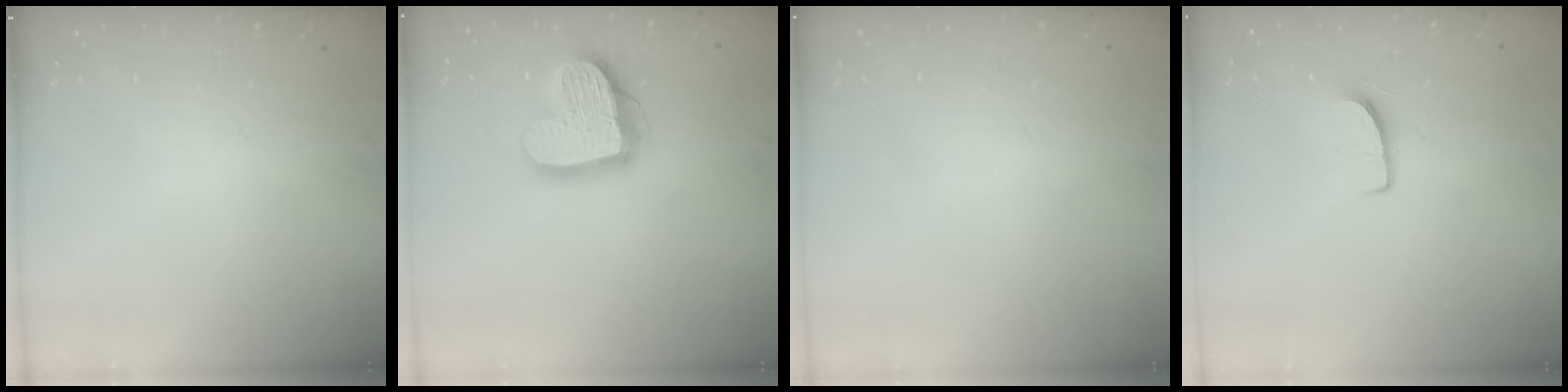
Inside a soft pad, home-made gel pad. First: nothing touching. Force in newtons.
{"total": 17.6, "press": 17.5, "slide": 1.9}
{"total": 0.0}
{"total": 5.8, "press": 5.8, "slide": 0.5}